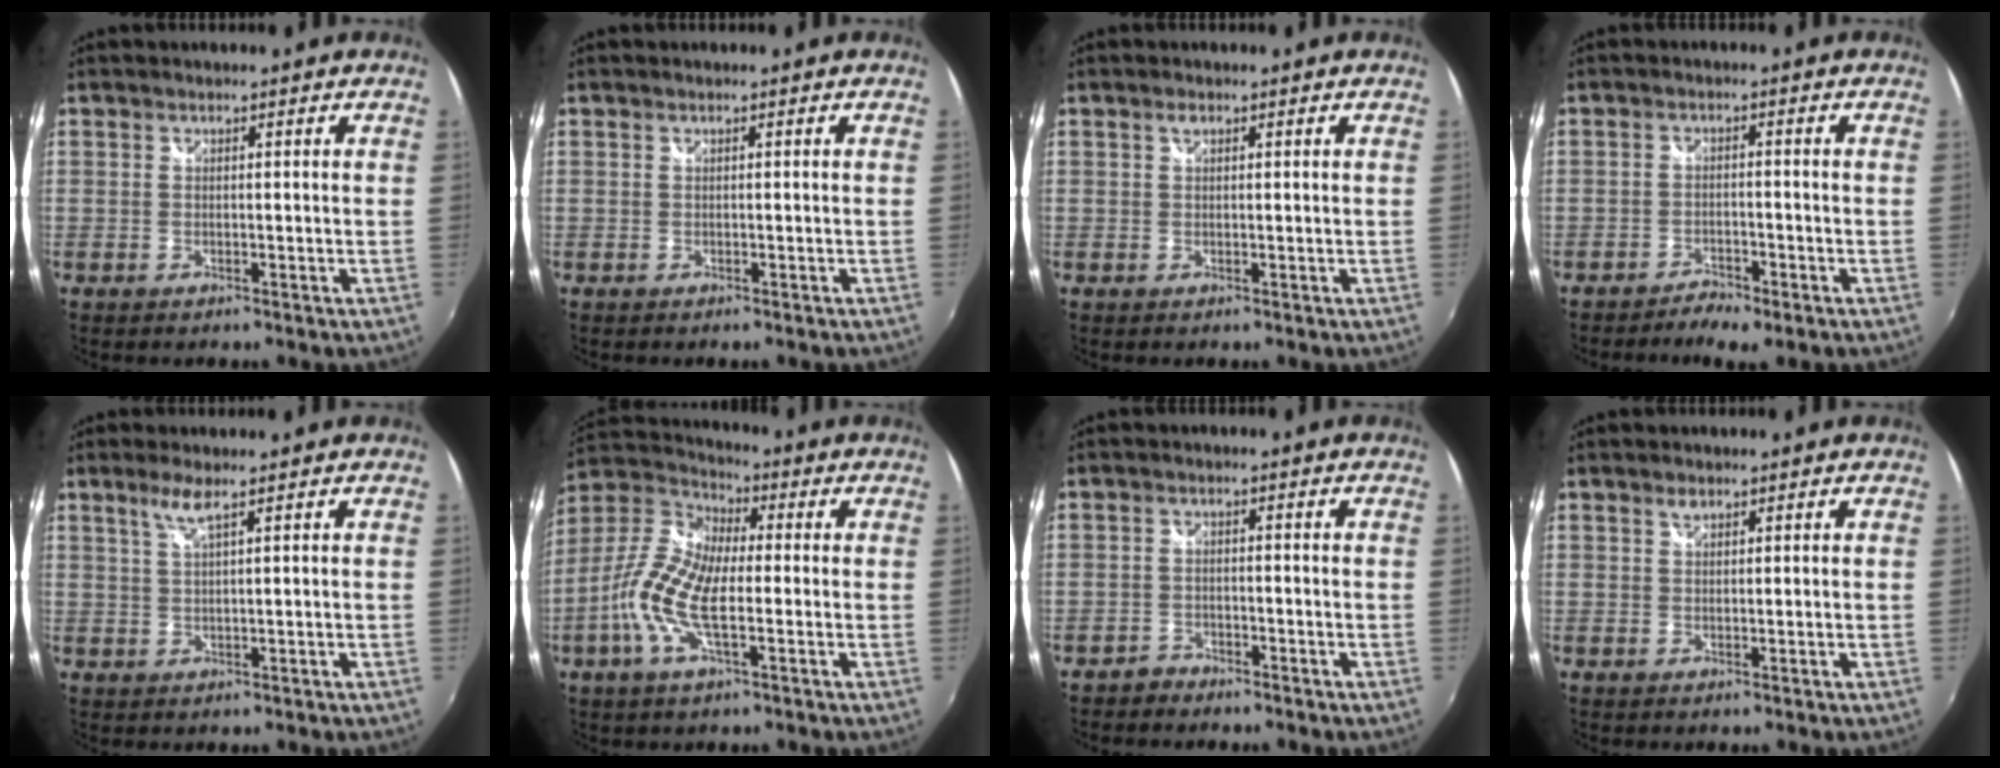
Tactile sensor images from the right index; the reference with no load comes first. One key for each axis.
{"total": 0.0}
{"total": 0.9, "fx": 0.5, "fy": 0.5, "fz": 0.6, "tx": -0.010, "ty": 0.003, "tz": 0.007}
{"total": 4.0, "fx": -3.3, "fy": 1.1, "fz": 1.9, "tx": -0.055, "ty": -0.008, "tz": -0.061}
{"total": 2.9, "fx": 1.8, "fy": -0.1, "fz": 2.2, "tx": -0.046, "ty": 0.000, "tz": 0.038}
{"total": 13.0, "fx": -2.7, "fy": 5.1, "fz": 11.7, "tx": -0.250, "ty": 0.008, "tz": -0.064}
{"total": 2.3, "fx": -2.1, "fy": 1.1, "fz": -0.2, "tx": -0.003, "ty": 0.004, "tz": -0.041}
{"total": 1.1, "fx": 0.8, "fy": 0.6, "fz": 0.5, "tx": -0.007, "ty": 0.002, "tz": 0.013}